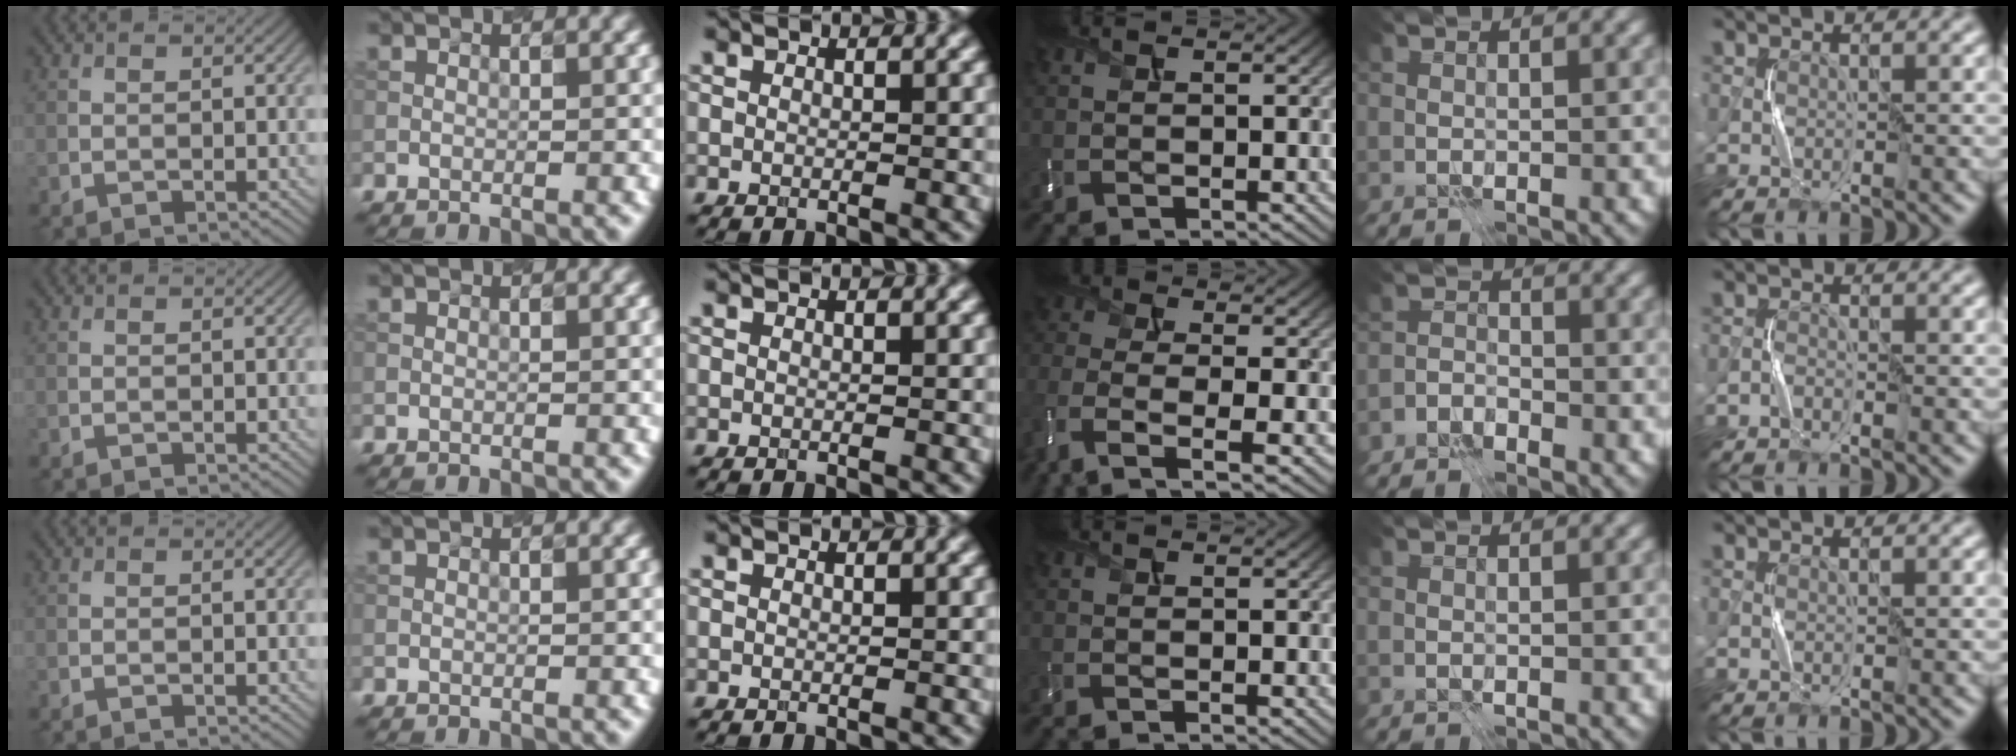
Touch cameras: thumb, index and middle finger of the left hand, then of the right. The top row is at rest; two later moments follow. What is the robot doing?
{"motion": "press", "object": "memory foam"}